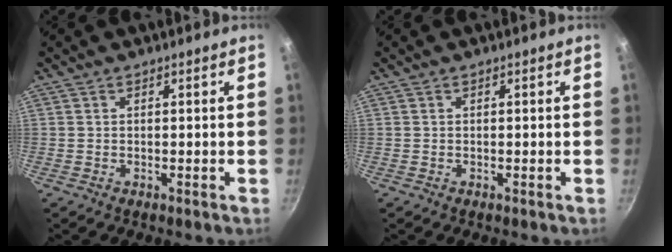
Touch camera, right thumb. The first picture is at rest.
{"total": 0.0}